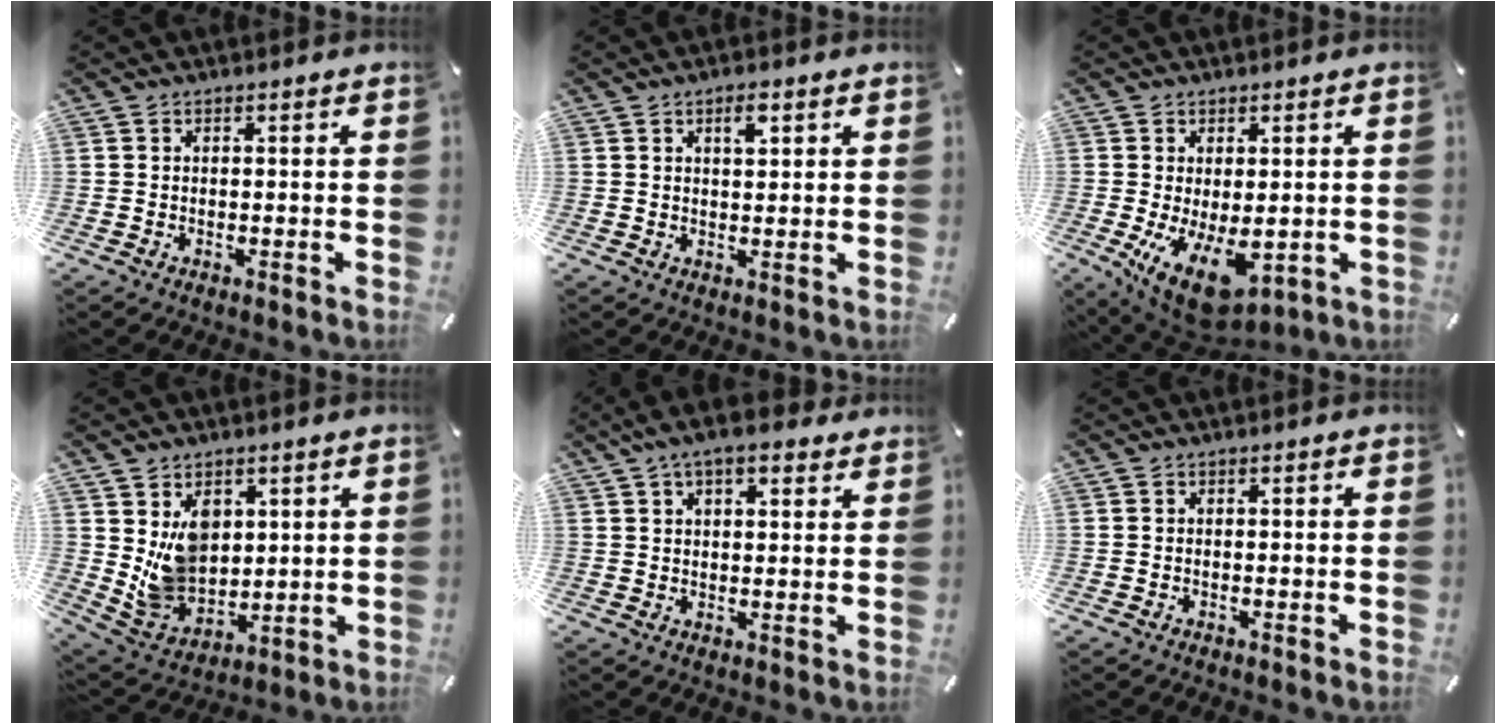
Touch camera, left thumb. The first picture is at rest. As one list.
[{"total": 3.1, "force": [1.6, 1.2, 2.4], "torque": [-0.036, -0.002, 0.023]}, {"total": 11.2, "force": [-2.6, 5.8, 9.2], "torque": [-0.154, -0.003, -0.035]}, {"total": 10.4, "force": [3.5, 8.9, 4.2], "torque": [-0.089, -0.027, 0.071]}, {"total": 7.7, "force": [4.8, 3.3, 5.0], "torque": [-0.081, -0.010, 0.082]}, {"total": 0.0}]